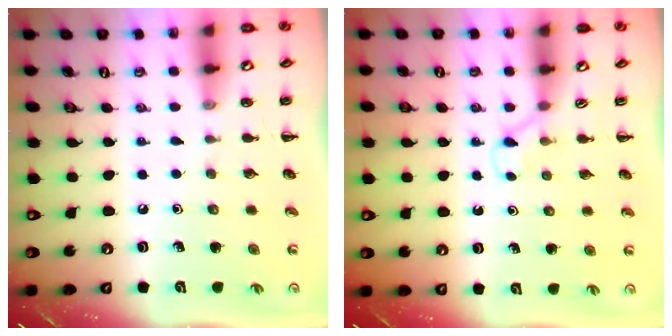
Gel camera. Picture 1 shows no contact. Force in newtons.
{"total": 2.9, "press": 2.7, "slide": 1.0}